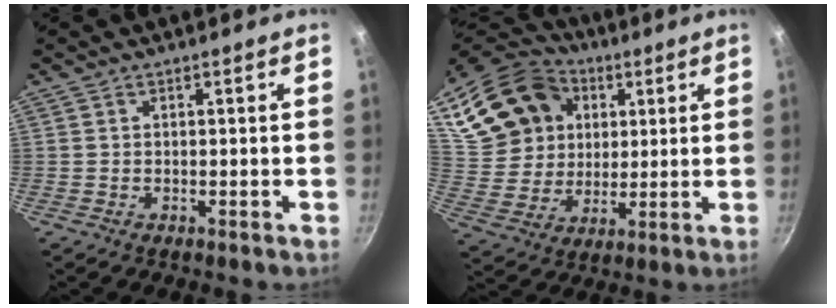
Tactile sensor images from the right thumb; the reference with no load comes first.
{"total": 20.2, "force": [6.9, 16.2, 9.9], "torque": [-0.174, 0.006, 0.134]}